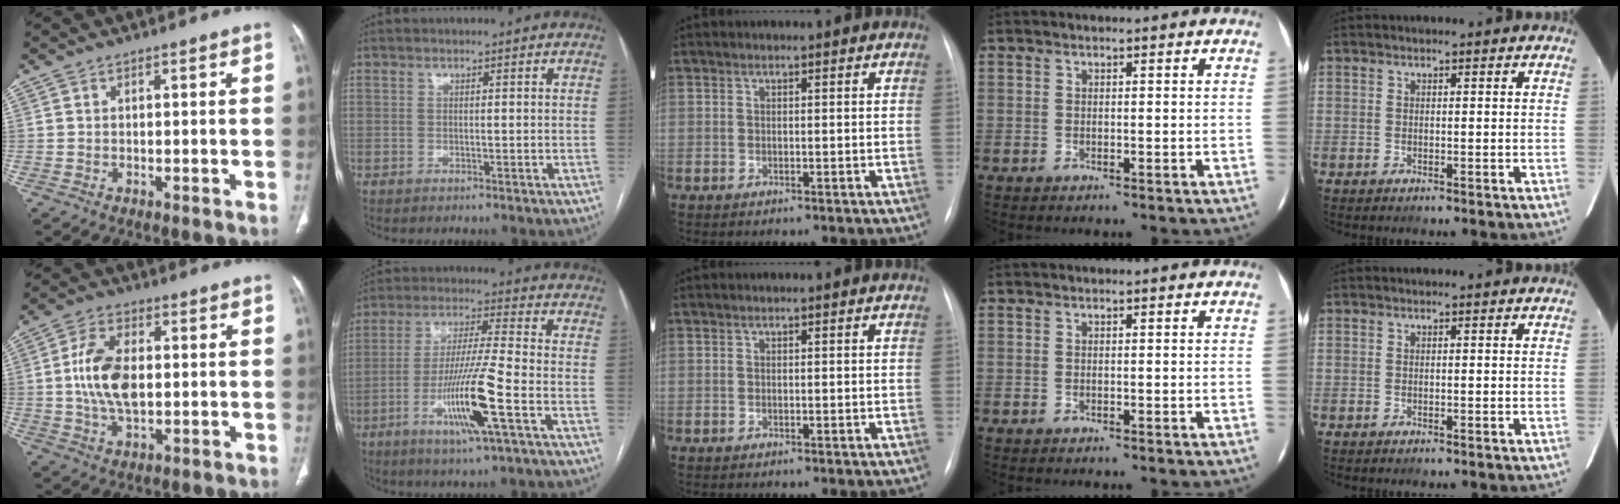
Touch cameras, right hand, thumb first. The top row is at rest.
{"thumb": {"total": 10.7, "force": [0.4, 5.9, 8.9], "torque": [-0.173, 0.003, 0.011]}, "index": {"total": 12.6, "force": [-4.7, -0.4, 11.6], "torque": [-0.228, -0.014, -0.090]}}